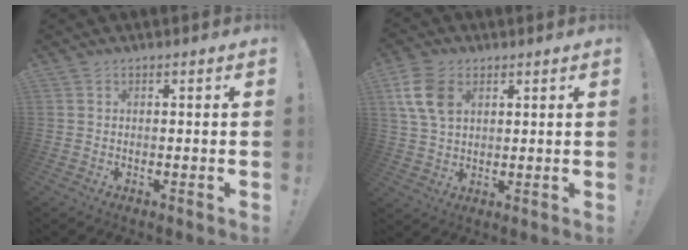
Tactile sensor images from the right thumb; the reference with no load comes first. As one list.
[{"total": 11.3, "force": [4.1, 7.9, 6.9], "torque": [-0.128, 0.000, 0.082]}]